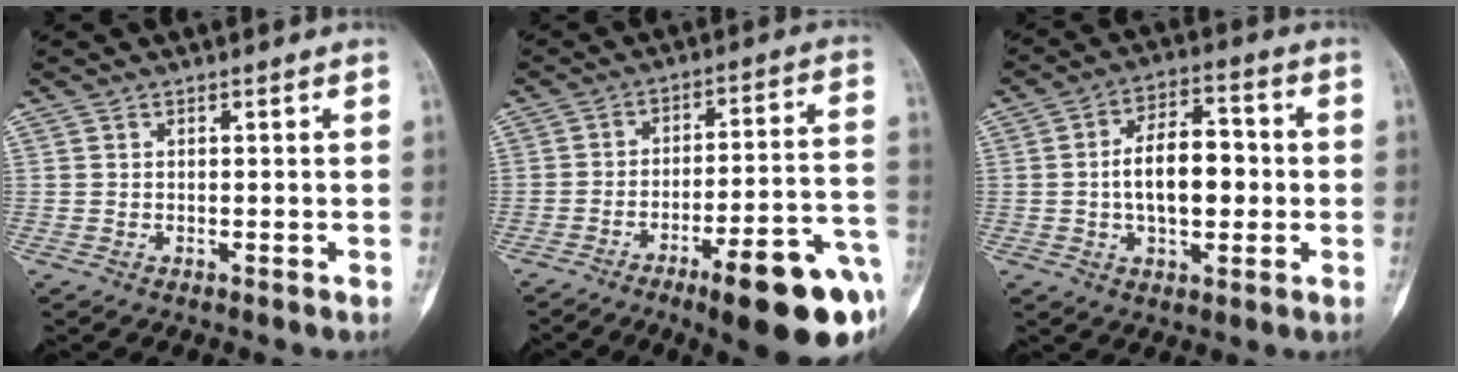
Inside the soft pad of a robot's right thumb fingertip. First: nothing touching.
{"total": 19.5, "force": [-9.0, 4.2, 16.8], "torque": [-0.180, 0.049, -0.121]}
{"total": 12.1, "force": [-0.4, 6.6, 10.2], "torque": [-0.150, 0.023, -0.008]}